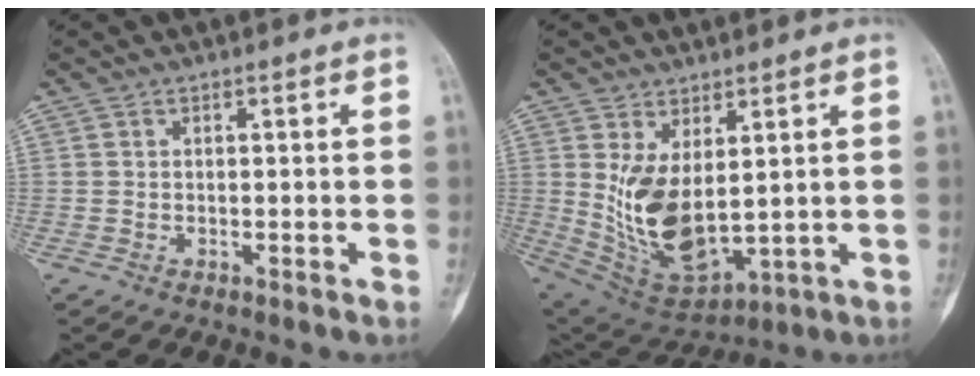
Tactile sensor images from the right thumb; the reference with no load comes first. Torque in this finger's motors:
{"motor_torque": [-0.89, 1.53, 0.17, 0.06, 0.15]}